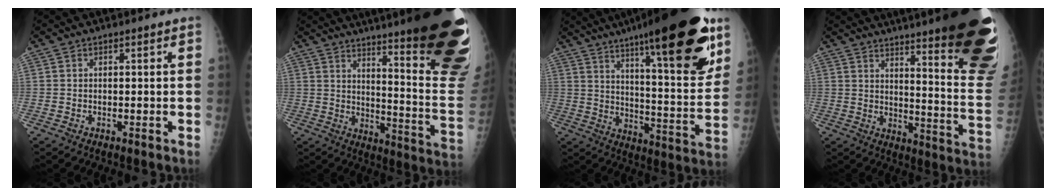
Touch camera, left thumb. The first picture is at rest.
{"total": 31.6, "force": [21.0, 4.6, 23.1], "torque": [-0.203, -0.124, 0.274]}
{"total": 27.6, "force": [16.9, 5.6, 21.1], "torque": [-0.285, -0.061, 0.255]}
{"total": 25.4, "force": [17.2, 3.6, 18.3], "torque": [-0.182, -0.097, 0.209]}